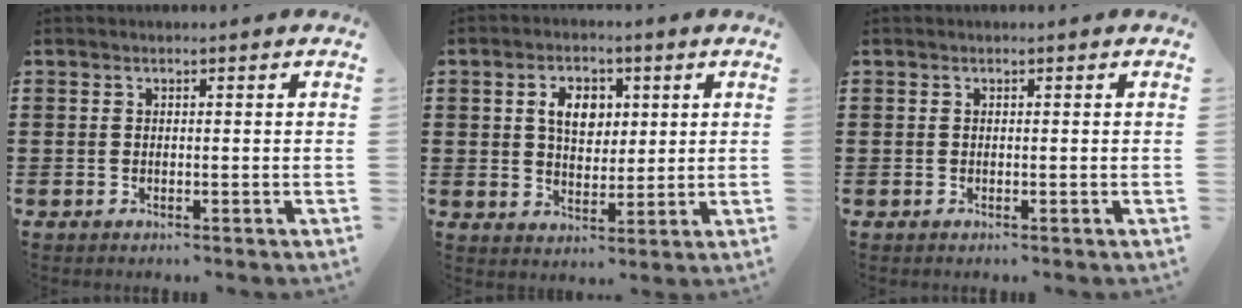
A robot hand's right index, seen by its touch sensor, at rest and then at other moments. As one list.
[{"total": 5.6, "force": [1.5, 3.8, 3.8], "torque": [-0.081, 0.013, 0.021]}, {"total": 0.0}]